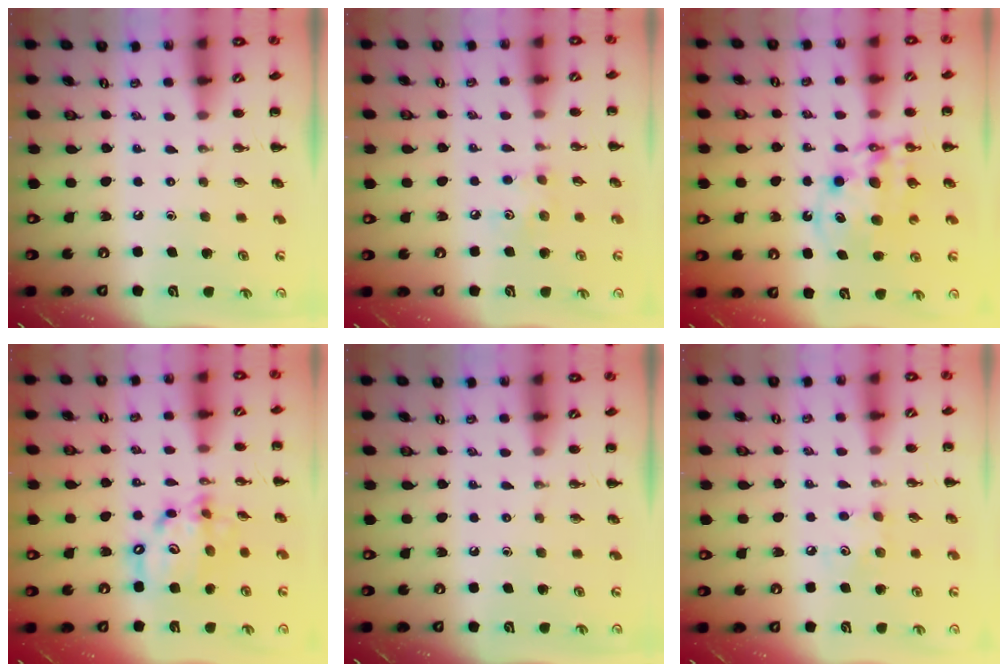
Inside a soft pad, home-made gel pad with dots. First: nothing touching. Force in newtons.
{"total": 4.2, "press": 4.2, "slide": 0.6}
{"total": 10.5, "press": 10.2, "slide": 2.6}
{"total": 13.4, "press": 13.0, "slide": 3.4}
{"total": 0.0}
{"total": 5.6, "press": 5.5, "slide": 1.0}